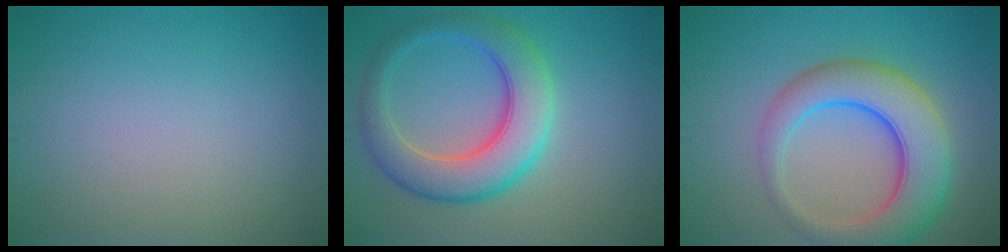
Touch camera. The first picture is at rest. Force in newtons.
{"total": 7.0, "press": 7.0, "slide": 0.3}
{"total": 8.1, "press": 8.1, "slide": 0.5}